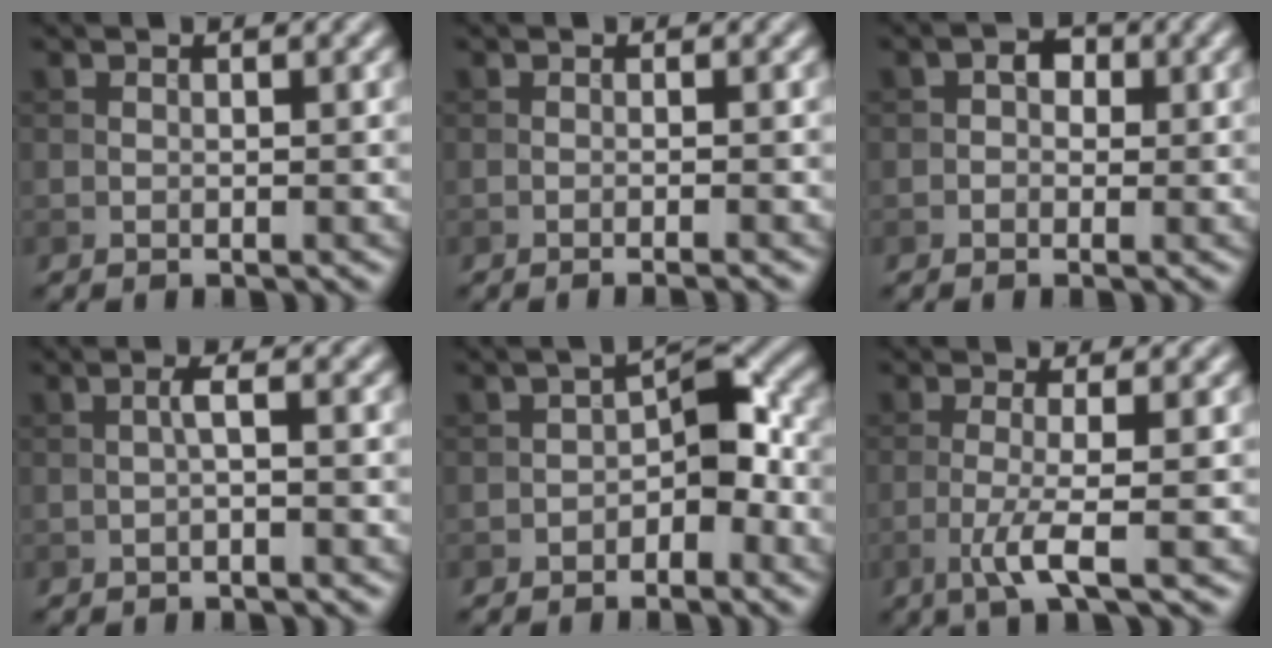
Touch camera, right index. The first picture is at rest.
{"total": 1.7, "force": [-0.6, 0.5, 1.5], "torque": [-0.010, -0.004, -0.017]}
{"total": 1.6, "force": [0.1, 1.3, 0.9], "torque": [-0.006, 0.001, -0.005]}
{"total": 1.3, "force": [-0.3, 0.1, 1.2], "torque": [-0.025, 0.005, -0.005]}
{"total": 4.0, "force": [-1.5, 2.3, 2.9], "torque": [-0.026, 0.014, -0.029]}
{"total": 3.6, "force": [-1.2, 0.5, 3.3], "torque": [-0.064, 0.000, -0.033]}